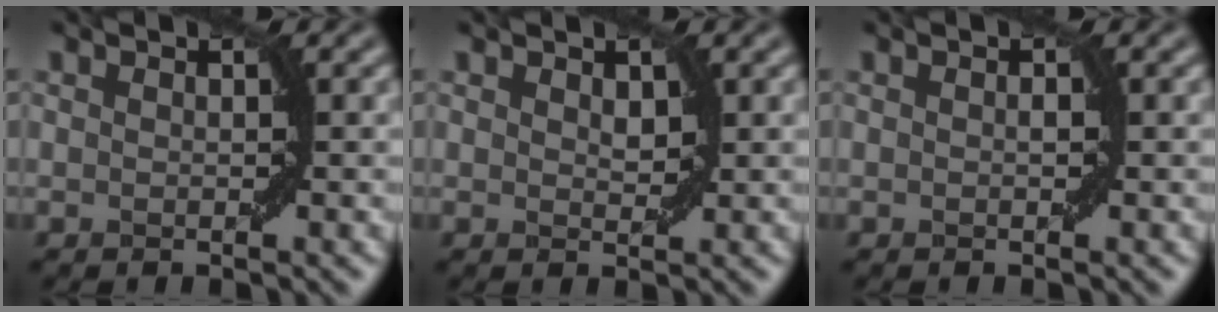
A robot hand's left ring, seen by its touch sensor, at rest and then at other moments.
{"total": 1.0, "force": [0.5, 0.6, 0.7], "torque": [-0.009, -0.001, 0.012]}
{"total": 0.5, "force": [0.0, 0.2, 0.5], "torque": [-0.004, 0.003, 0.002]}